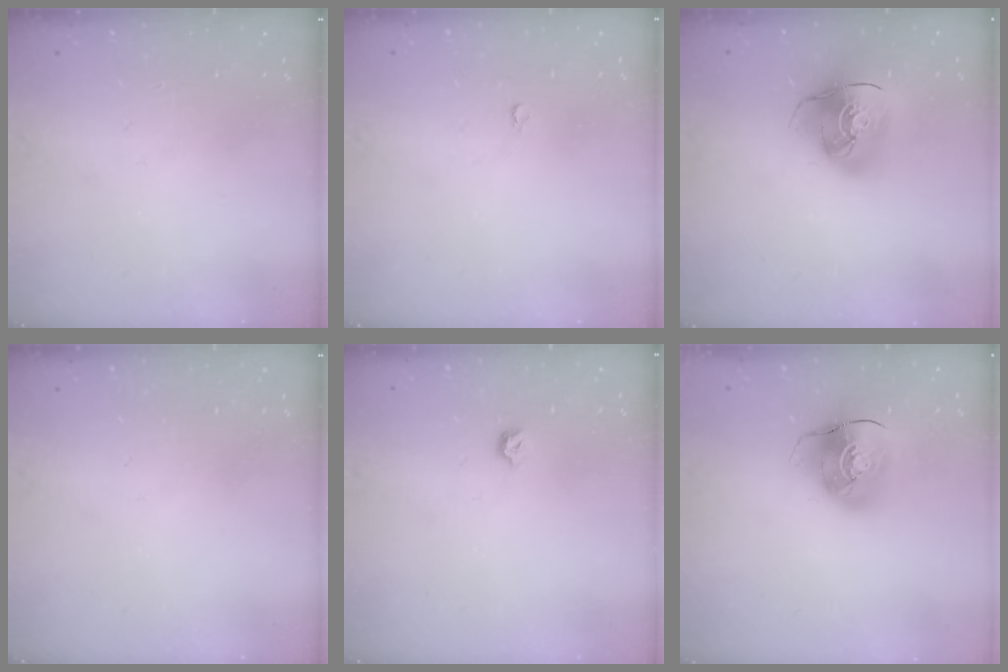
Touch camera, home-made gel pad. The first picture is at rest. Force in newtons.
{"total": 2.0, "press": 2.0, "slide": 0.4}
{"total": 13.8, "press": 13.6, "slide": 2.0}
{"total": 0.0}
{"total": 4.0, "press": 4.0, "slide": 0.8}
{"total": 10.8, "press": 10.6, "slide": 1.6}